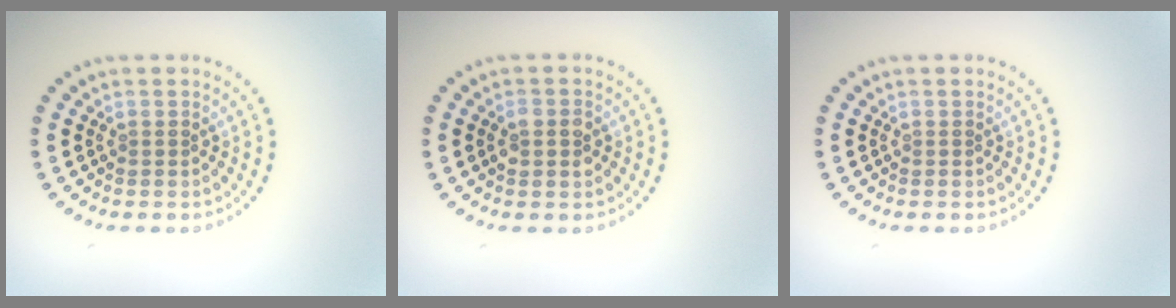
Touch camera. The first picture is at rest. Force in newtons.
{"total": 2.2, "press": 2.1, "slide": 0.1}
{"total": 0.0}